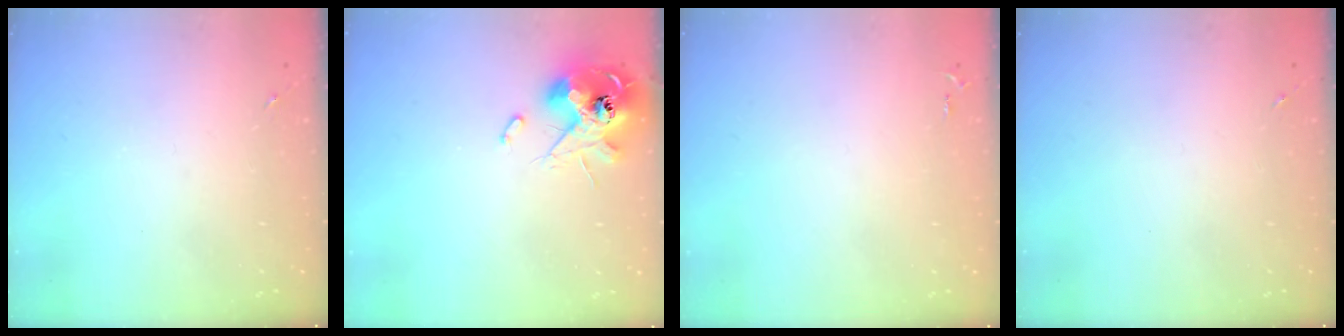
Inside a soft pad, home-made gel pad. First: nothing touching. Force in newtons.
{"total": 13.1, "press": 13.0, "slide": 1.6}
{"total": 2.6, "press": 2.6, "slide": 0.3}
{"total": 0.0}